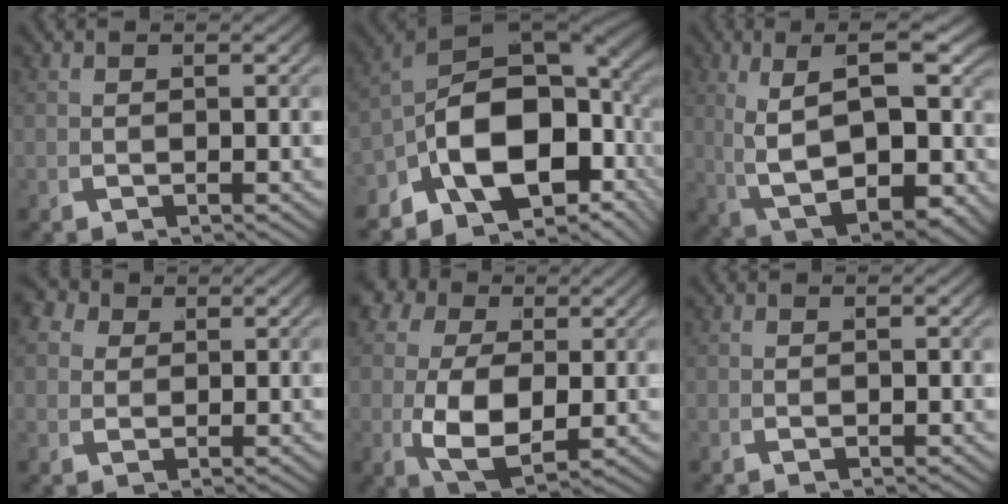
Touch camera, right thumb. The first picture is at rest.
{"total": 18.3, "force": [-0.7, 11.9, 13.9], "torque": [-0.232, -0.033, -0.008]}
{"total": 13.4, "force": [0.1, 7.9, 10.8], "torque": [-0.206, -0.033, 0.029]}
{"total": 3.5, "force": [2.0, 2.6, 1.3], "torque": [-0.022, -0.003, 0.034]}
{"total": 10.3, "force": [0.6, 7.8, 6.7], "torque": [-0.148, -0.060, 0.031]}
{"total": 0.0}